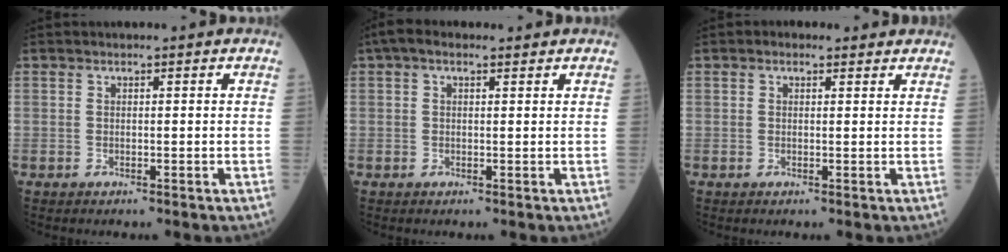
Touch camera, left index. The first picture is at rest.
{"total": 3.2, "force": [1.9, 1.4, 2.2], "torque": [-0.051, 0.029, 0.034]}
{"total": 1.6, "force": [1.1, 0.9, 0.6], "torque": [-0.012, 0.011, 0.012]}